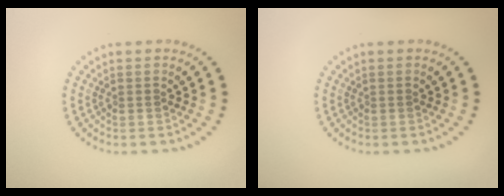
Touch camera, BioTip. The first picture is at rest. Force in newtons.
{"total": 0.0}